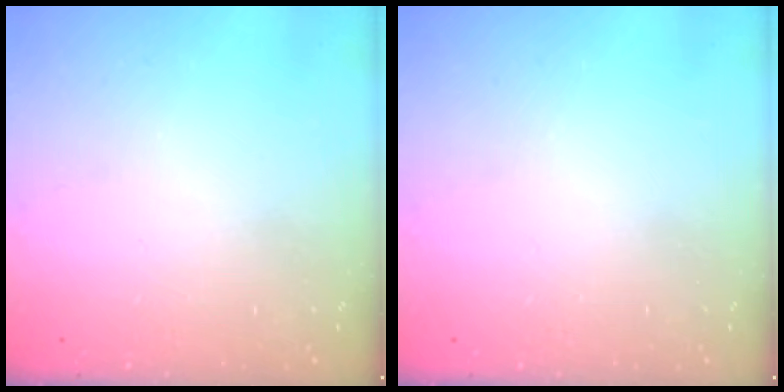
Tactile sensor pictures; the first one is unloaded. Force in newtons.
{"total": 0.0}